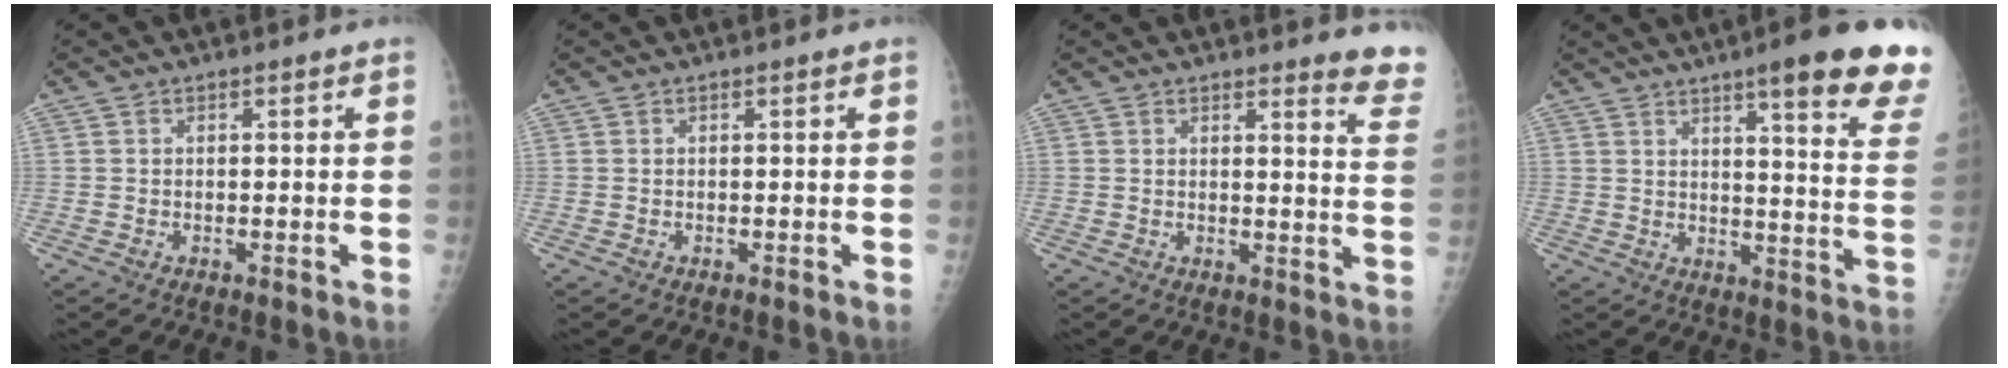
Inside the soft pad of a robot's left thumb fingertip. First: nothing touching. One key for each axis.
{"total": 0.0}
{"total": 7.7, "fx": 7.2, "fy": 0.7, "fz": 2.5, "tx": -0.002, "ty": -0.072, "tz": 0.057}
{"total": 20.1, "fx": 13.7, "fy": 2.4, "fz": 14.5, "tx": -0.165, "ty": -0.066, "tz": 0.167}